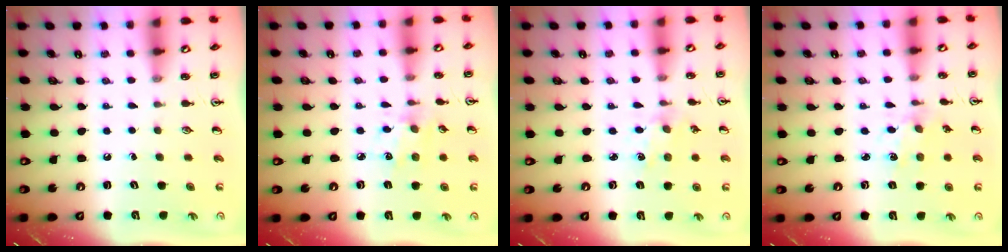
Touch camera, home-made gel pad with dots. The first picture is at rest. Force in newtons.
{"total": 4.2, "press": 4.1, "slide": 1.0}
{"total": 2.5, "press": 2.5, "slide": 0.5}
{"total": 2.0, "press": 2.0, "slide": 0.2}